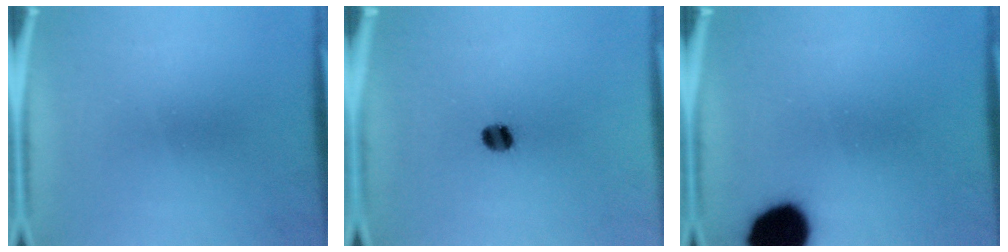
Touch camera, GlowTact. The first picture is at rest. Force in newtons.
{"total": 3.5}
{"total": 14.8}